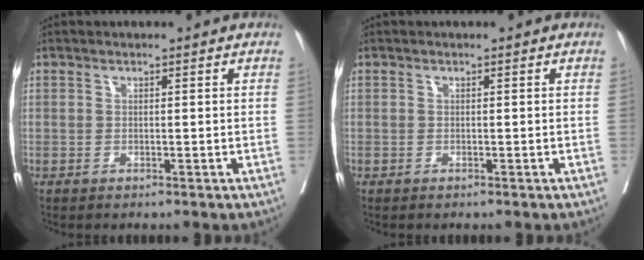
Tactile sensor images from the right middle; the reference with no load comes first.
{"total": 0.0}